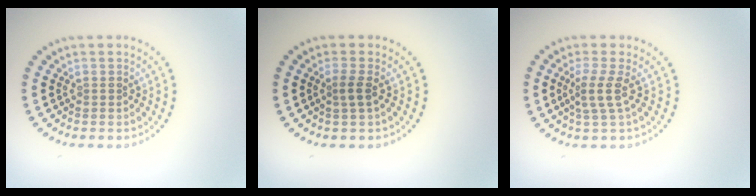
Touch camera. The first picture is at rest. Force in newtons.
{"total": 1.4, "press": 1.2, "slide": 0.8}
{"total": 2.2, "press": 1.6, "slide": 1.5}